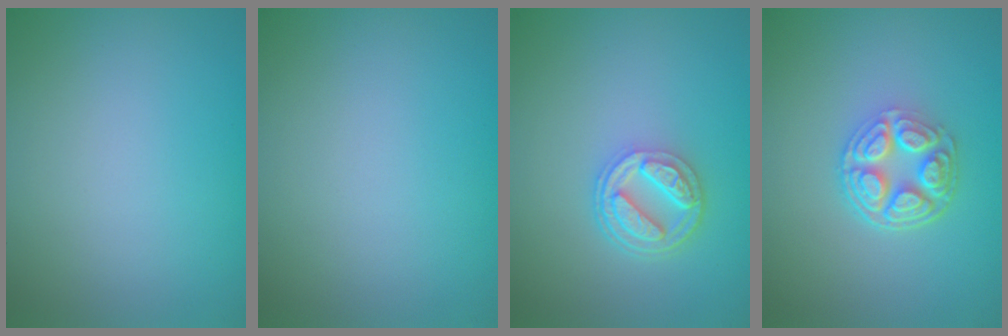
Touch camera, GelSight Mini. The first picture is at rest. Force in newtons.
{"total": 0.0}
{"total": 4.1, "press": 3.2, "slide": 2.7}
{"total": 4.9, "press": 3.7, "slide": 3.3}